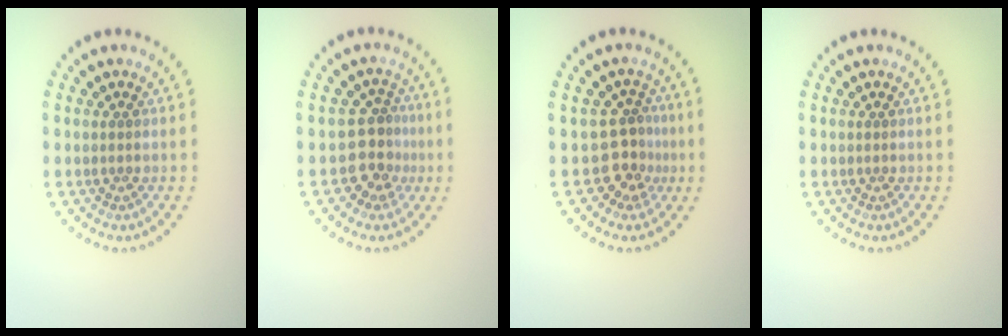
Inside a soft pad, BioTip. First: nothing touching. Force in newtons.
{"total": 2.9, "press": 2.5, "slide": 1.6}
{"total": 2.9, "press": 2.2, "slide": 1.9}
{"total": 0.0}